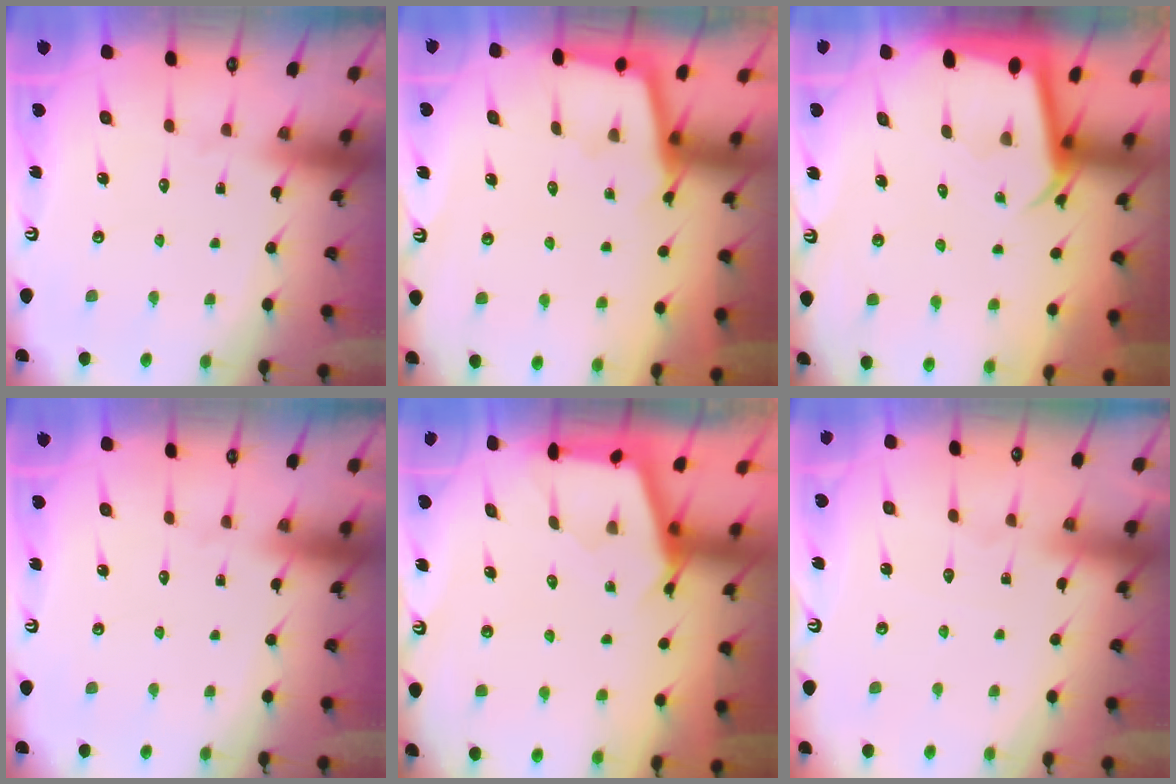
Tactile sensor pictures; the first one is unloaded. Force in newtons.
{"total": 3.8, "press": 3.8, "slide": 0.2}
{"total": 2.8, "press": 2.7, "slide": 0.3}
{"total": 0.0}
{"total": 2.8, "press": 2.8, "slide": 0.4}
{"total": 2.4, "press": 2.4, "slide": 0.3}